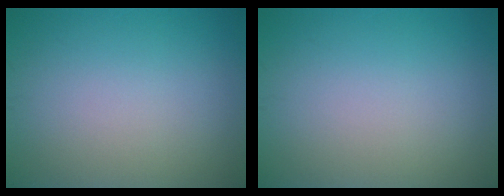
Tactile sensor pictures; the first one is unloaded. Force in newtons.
{"total": 0.0}